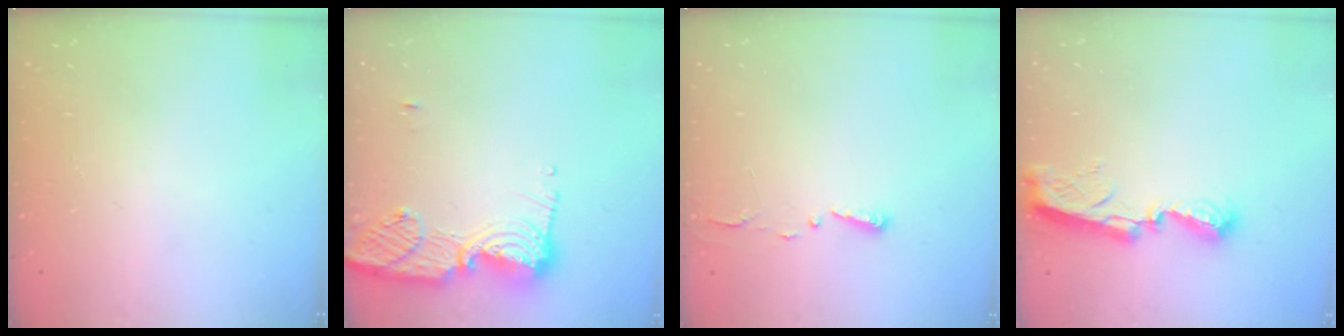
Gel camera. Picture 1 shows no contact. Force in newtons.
{"total": 12.0, "press": 12.0, "slide": 1.1}
{"total": 2.7, "press": 2.7, "slide": 0.4}
{"total": 9.1, "press": 9.1, "slide": 0.6}